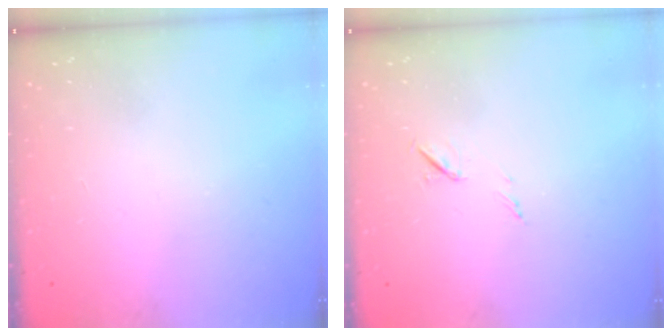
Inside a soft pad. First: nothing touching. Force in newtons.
{"total": 5.5, "press": 5.3, "slide": 1.5}